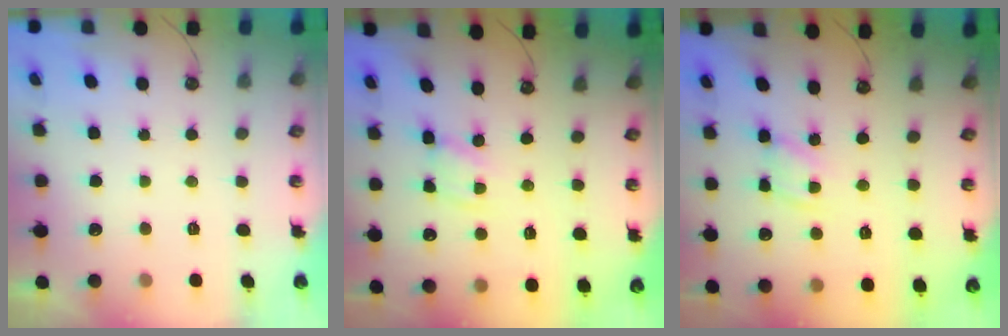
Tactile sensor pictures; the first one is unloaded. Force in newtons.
{"total": 2.5, "press": 2.5, "slide": 0.1}
{"total": 6.6, "press": 6.6, "slide": 0.3}